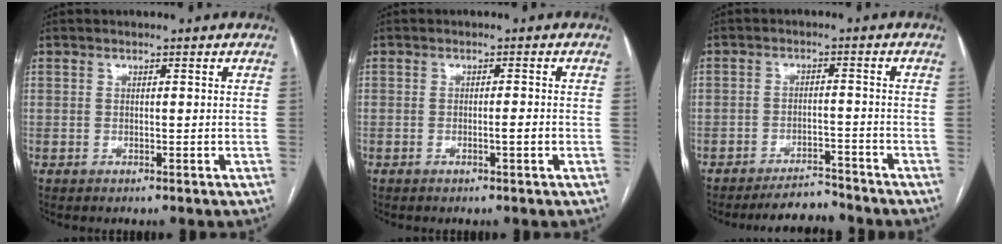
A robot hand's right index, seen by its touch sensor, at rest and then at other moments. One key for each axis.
{"total": 1.6, "fx": -0.6, "fy": 0.0, "fz": 1.5, "tx": -0.024, "ty": -0.001, "tz": -0.010}
{"total": 5.1, "fx": -4.9, "fy": 1.0, "fz": 0.4, "tx": -0.003, "ty": -0.003, "tz": -0.079}